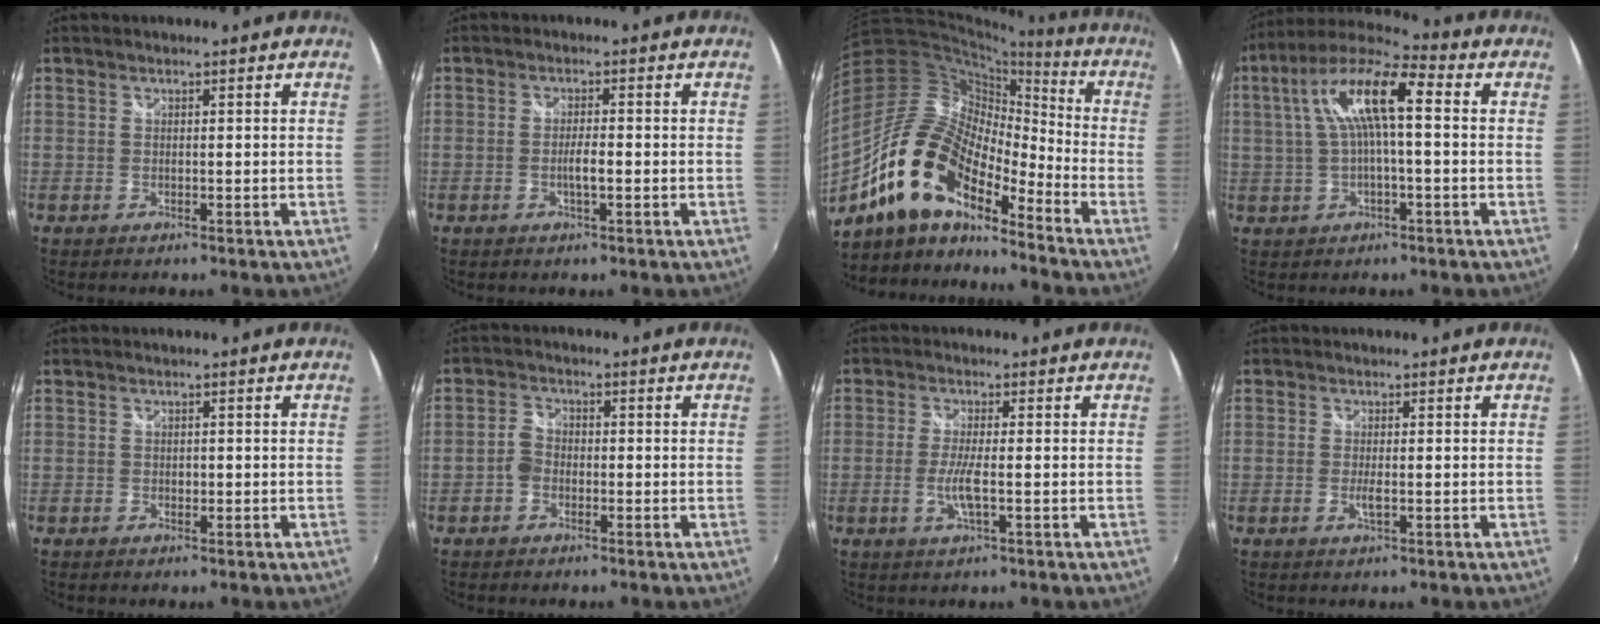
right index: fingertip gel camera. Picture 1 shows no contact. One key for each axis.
{"total": 2.4, "fx": -0.7, "fy": 0.3, "fz": 2.3, "tx": -0.042, "ty": 0.002, "tz": -0.013}
{"total": 17.3, "fx": -11.8, "fy": 6.6, "fz": 10.7, "tx": -0.191, "ty": -0.005, "tz": -0.240}
{"total": 12.8, "fx": 2.1, "fy": 3.1, "fz": 12.3, "tx": -0.233, "ty": 0.028, "tz": 0.032}
{"total": 0.6, "fx": -0.1, "fy": 0.6, "fz": 0.2, "tx": 0.000, "ty": 0.000, "tz": -0.001}
{"total": 2.9, "fx": -1.2, "fy": 2.2, "fz": 1.4, "tx": -0.027, "ty": 0.008, "tz": -0.028}
{"total": 4.3, "fx": -1.1, "fy": 0.3, "fz": 4.1, "tx": -0.086, "ty": -0.007, "tz": -0.023}
{"total": 1.8, "fx": -0.4, "fy": 0.3, "fz": 1.7, "tx": -0.033, "ty": -0.004, "tz": -0.007}